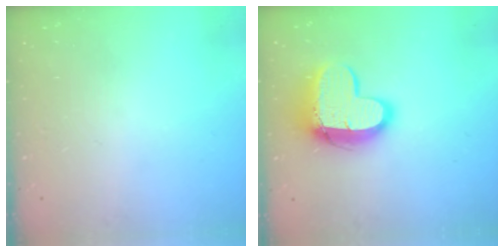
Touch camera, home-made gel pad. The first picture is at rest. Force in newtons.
{"total": 13.7, "press": 13.6, "slide": 1.3}